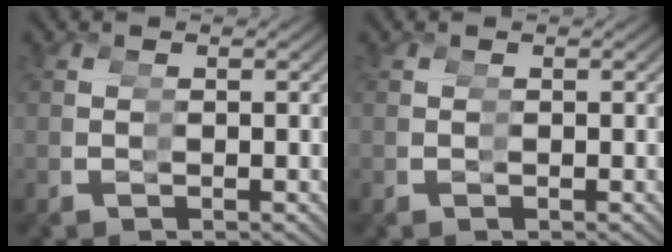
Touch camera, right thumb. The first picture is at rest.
{"total": 0.0}